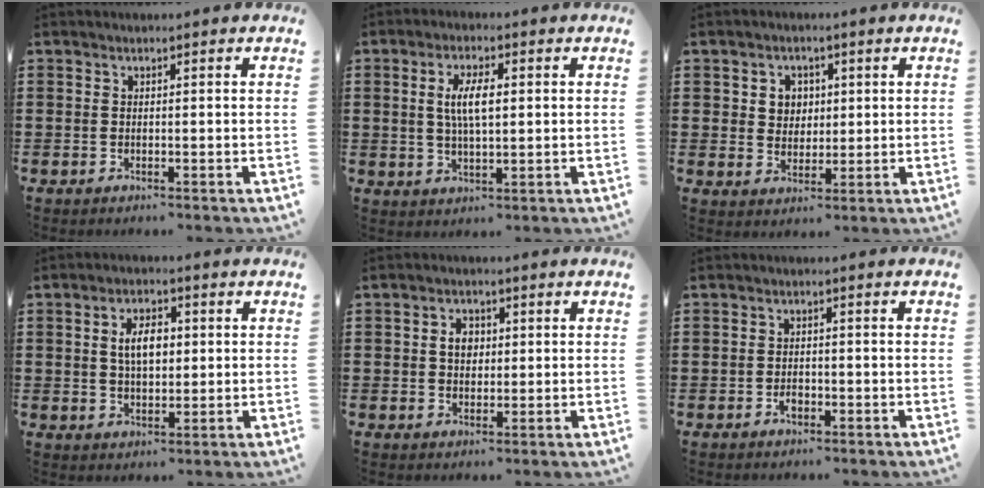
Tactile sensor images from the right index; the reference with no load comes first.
{"total": 5.6, "force": [0.8, 1.8, 5.2], "torque": [-0.104, 0.008, 0.012]}
{"total": 3.7, "force": [1.1, 3.3, 1.0], "torque": [-0.027, 0.009, 0.015]}
{"total": 5.1, "force": [0.9, 2.7, 4.2], "torque": [-0.080, 0.008, 0.011]}
{"total": 3.1, "force": [0.5, 2.3, 2.1], "torque": [-0.047, 0.011, 0.007]}
{"total": 1.7, "force": [-0.9, 1.0, 1.1], "torque": [-0.022, -0.001, -0.016]}